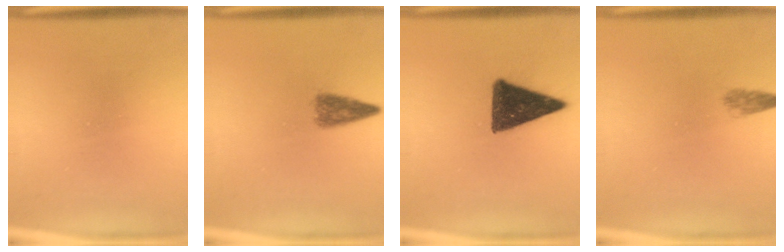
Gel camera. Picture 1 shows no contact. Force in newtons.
{"total": 4.0}
{"total": 11.5}
{"total": 1.8}